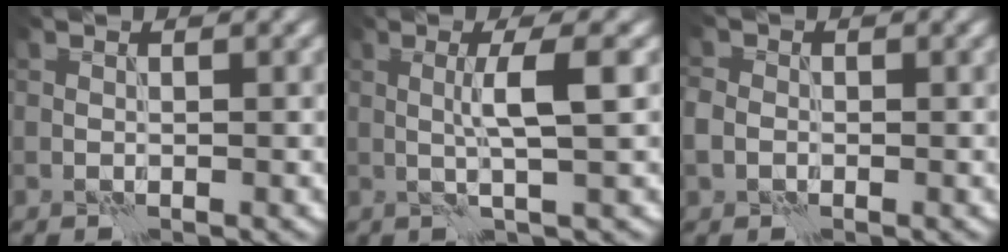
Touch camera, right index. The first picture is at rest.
{"total": 3.5, "force": [0.3, 0.4, 3.5], "torque": [-0.059, 0.005, 0.004]}
{"total": 2.1, "force": [-0.3, 1.9, 0.9], "torque": [-0.016, 0.004, -0.005]}